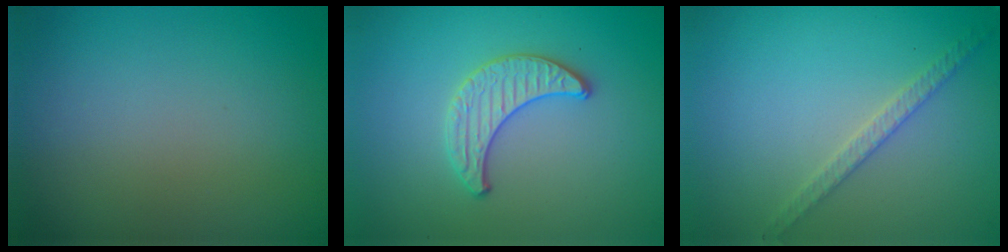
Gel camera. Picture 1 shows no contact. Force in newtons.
{"total": 2.0, "press": 2.0, "slide": 0.1}
{"total": 1.9, "press": 1.9, "slide": 0.4}